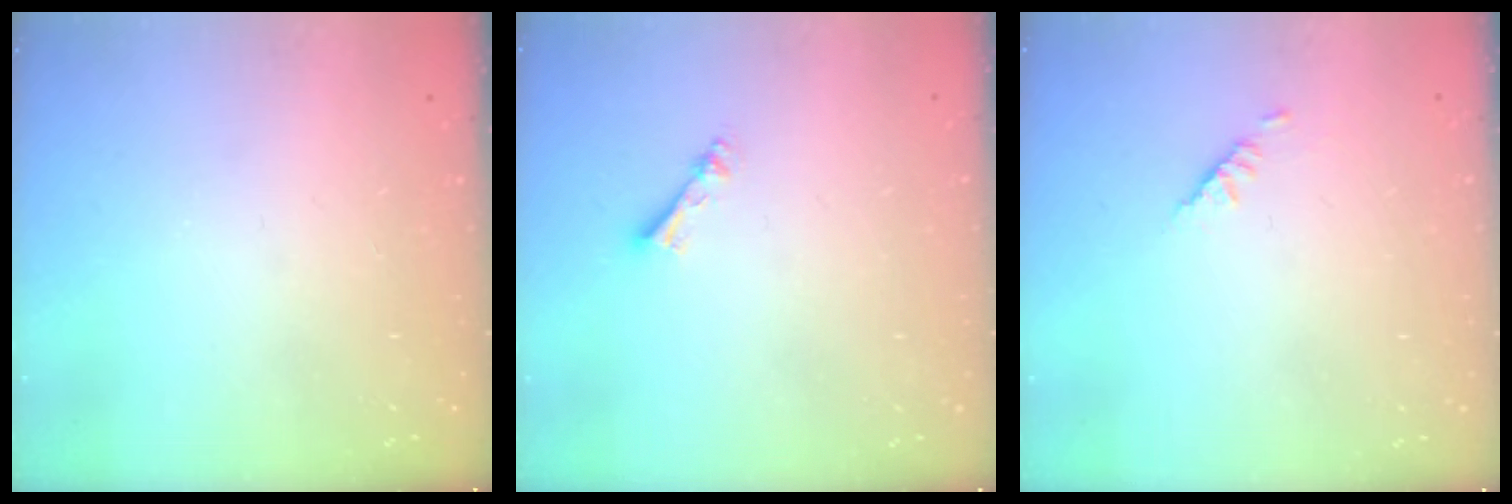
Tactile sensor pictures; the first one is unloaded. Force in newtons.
{"total": 2.4, "press": 2.4, "slide": 0.4}
{"total": 1.9, "press": 1.8, "slide": 0.5}